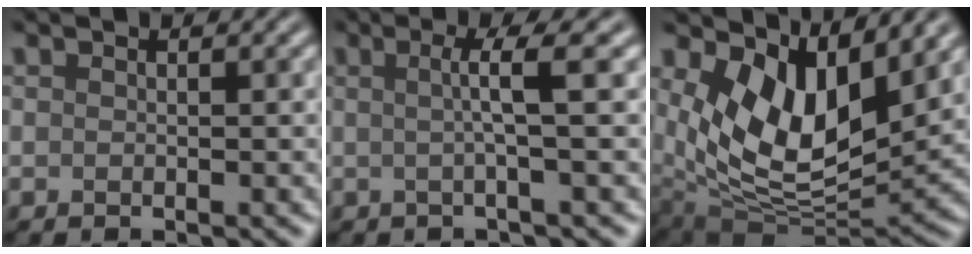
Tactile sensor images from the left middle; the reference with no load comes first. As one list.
[{"total": 3.3, "force": [0.4, 0.3, 3.2], "torque": [-0.056, 0.006, 0.002]}, {"total": 10.9, "force": [4.1, 6.0, 8.1], "torque": [-0.153, -0.021, 0.079]}]